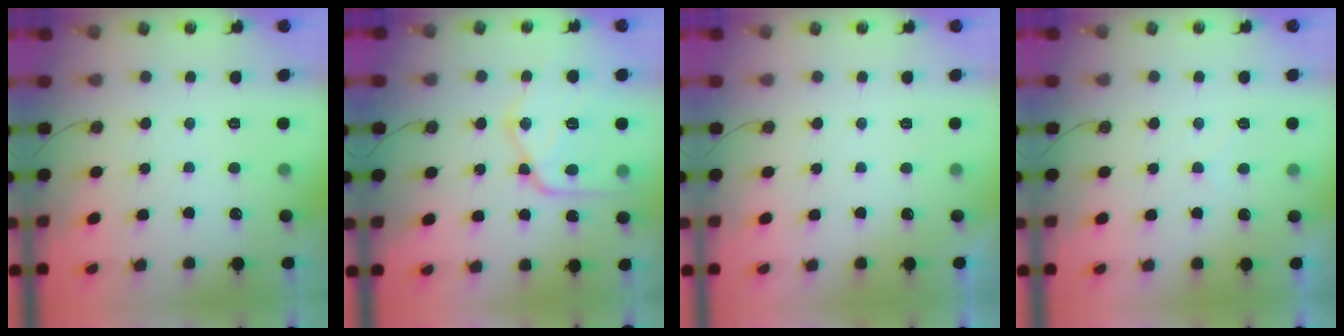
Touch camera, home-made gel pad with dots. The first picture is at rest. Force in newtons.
{"total": 18.9, "press": 18.8, "slide": 2.1}
{"total": 0.0}
{"total": 3.2, "press": 3.2, "slide": 0.5}